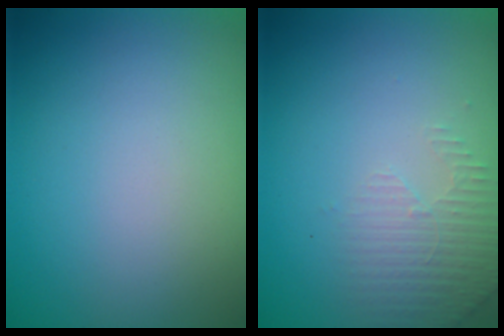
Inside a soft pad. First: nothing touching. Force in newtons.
{"total": 2.3, "press": 2.2, "slide": 0.6}